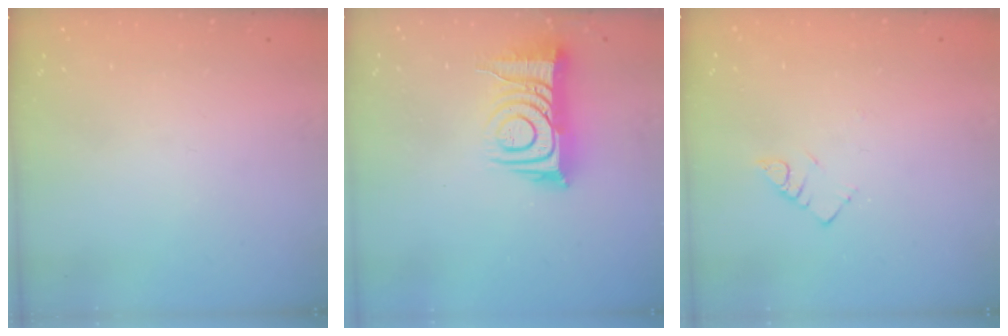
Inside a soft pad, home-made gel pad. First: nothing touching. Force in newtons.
{"total": 12.6, "press": 12.6, "slide": 0.9}
{"total": 3.4, "press": 3.3, "slide": 0.6}